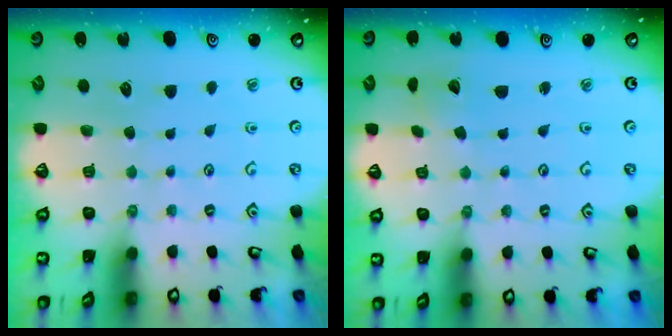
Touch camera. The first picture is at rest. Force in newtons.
{"total": 2.0, "press": 2.0, "slide": 0.2}